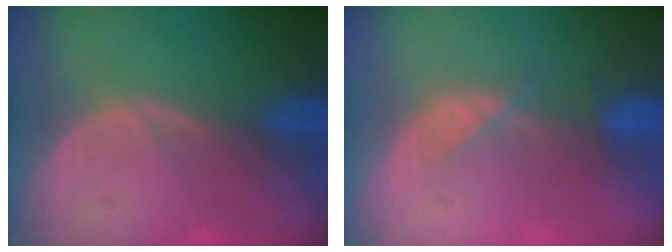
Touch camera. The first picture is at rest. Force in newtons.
{"total": 2.6, "press": 2.5, "slide": 0.8}